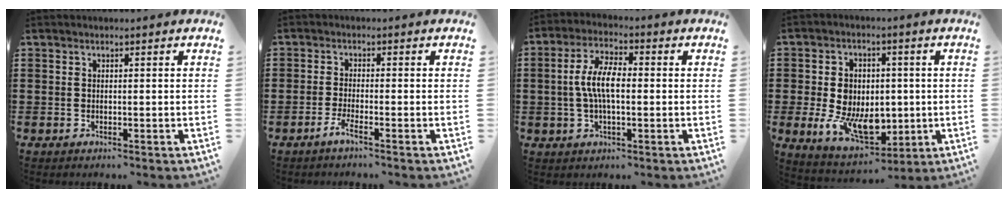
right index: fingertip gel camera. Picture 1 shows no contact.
{"total": 2.3, "force": [-1.5, -0.1, 1.7], "torque": [-0.045, -0.009, -0.031]}
{"total": 7.1, "force": [-0.1, 2.8, 6.5], "torque": [-0.137, 0.003, -0.007]}
{"total": 9.3, "force": [-0.8, 7.0, 6.1], "torque": [-0.138, 0.012, -0.013]}